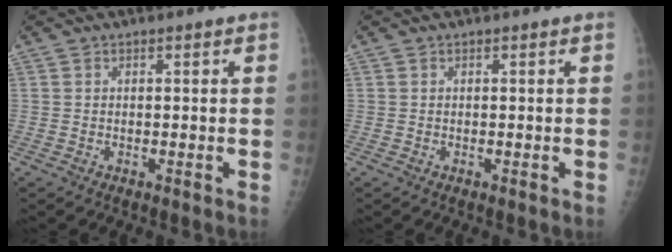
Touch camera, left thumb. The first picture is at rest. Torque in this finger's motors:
{"motor_torque": [-0.03, 0.03, -0.02, -0.02, 0.00]}